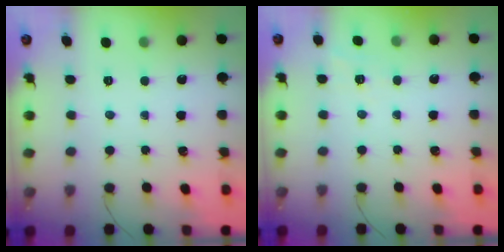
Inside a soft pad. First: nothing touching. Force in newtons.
{"total": 7.8, "press": 7.6, "slide": 1.7}